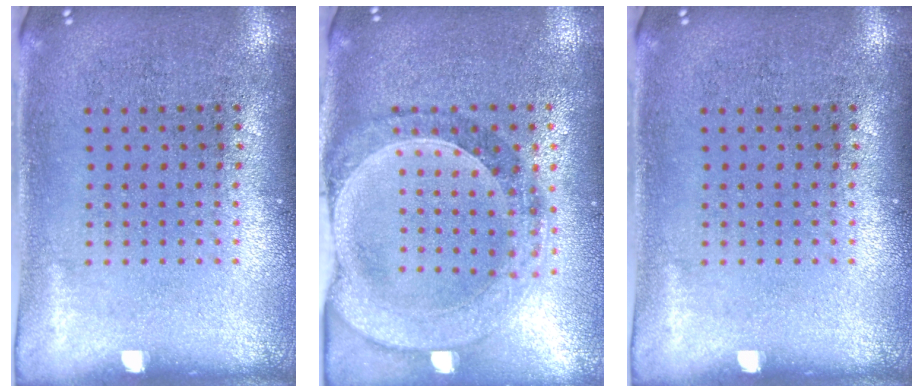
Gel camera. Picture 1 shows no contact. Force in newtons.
{"total": 1.5, "press": 1.4, "slide": 0.4}
{"total": 0.0}